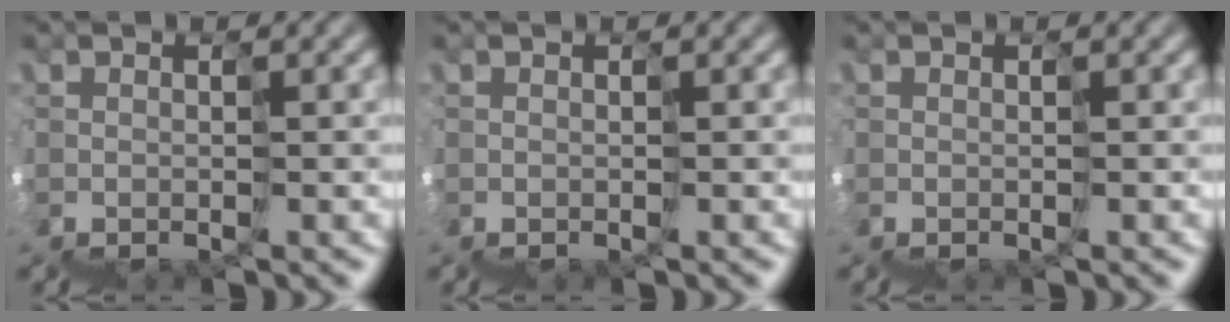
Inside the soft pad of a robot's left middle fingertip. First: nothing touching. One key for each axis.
{"total": 0.0}
{"total": 0.0}